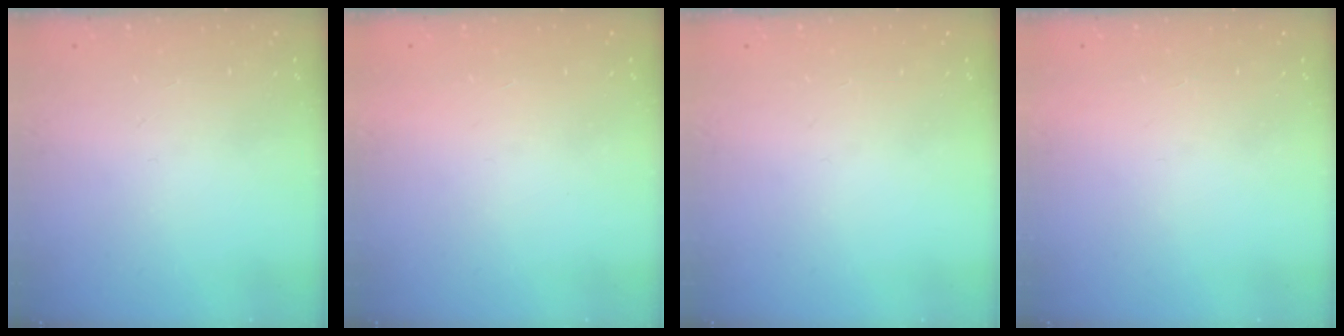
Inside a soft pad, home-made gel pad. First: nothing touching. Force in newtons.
{"total": 1.5, "press": 1.5, "slide": 0.1}
{"total": 0.0}
{"total": 1.5, "press": 1.5, "slide": 0.1}